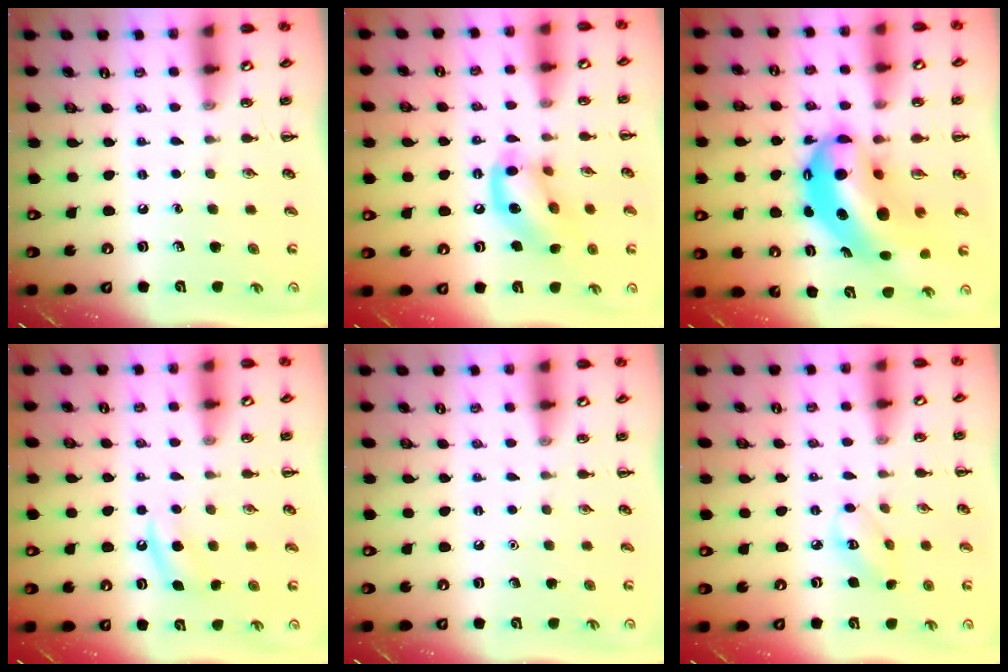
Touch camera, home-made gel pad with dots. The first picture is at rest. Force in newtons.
{"total": 14.4, "press": 14.3, "slide": 1.5}
{"total": 14.9, "press": 14.4, "slide": 3.7}
{"total": 6.1, "press": 5.8, "slide": 1.8}
{"total": 1.5, "press": 1.5, "slide": 0.1}
{"total": 3.8, "press": 3.8, "slide": 0.4}